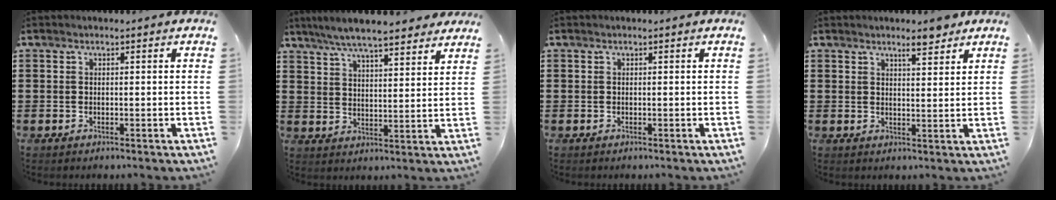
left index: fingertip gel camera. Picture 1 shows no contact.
{"total": 6.6, "force": [6.0, 0.6, 2.7], "torque": [-0.075, -0.018, 0.107]}
{"total": 0.0}
{"total": 4.0, "force": [3.4, 0.8, 2.1], "torque": [-0.032, -0.010, 0.057]}